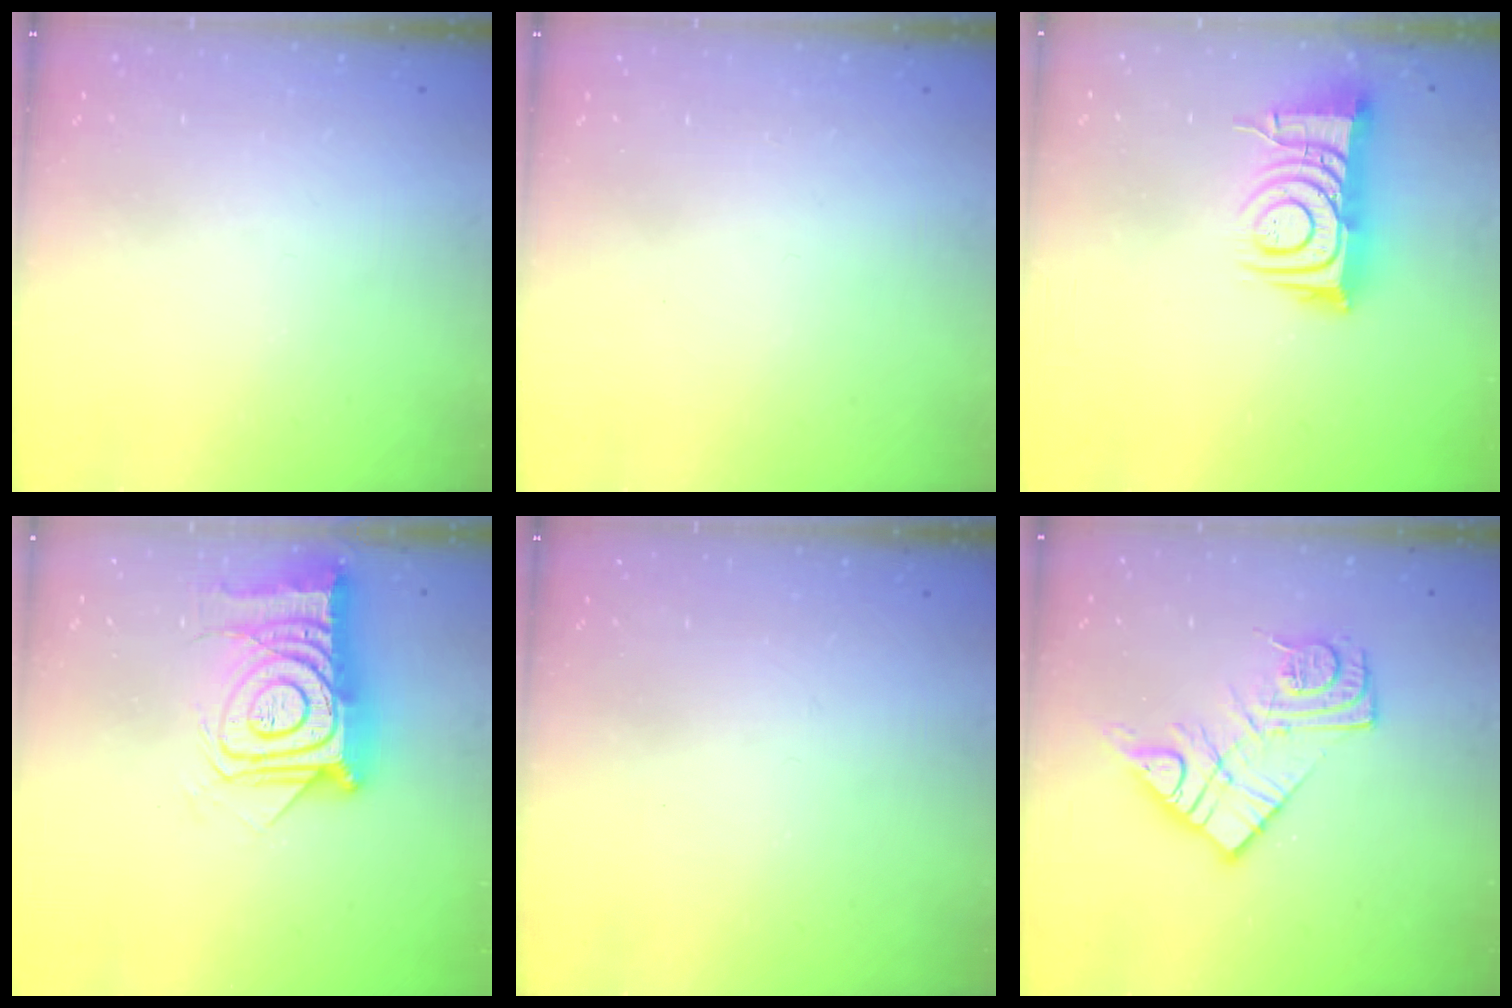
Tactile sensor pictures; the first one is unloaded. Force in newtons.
{"total": 1.6, "press": 1.6, "slide": 0.1}
{"total": 10.8, "press": 10.7, "slide": 1.4}
{"total": 19.5, "press": 19.4, "slide": 1.3}
{"total": 2.7, "press": 2.7, "slide": 0.3}
{"total": 13.7, "press": 13.7, "slide": 1.0}